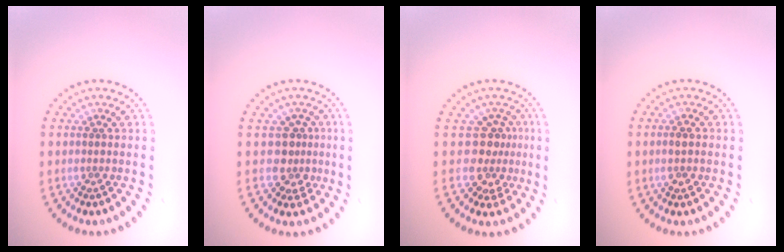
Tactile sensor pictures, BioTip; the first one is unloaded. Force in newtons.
{"total": 2.5, "press": 1.8, "slide": 1.7}
{"total": 3.0, "press": 2.1, "slide": 2.1}
{"total": 1.4, "press": 1.4, "slide": 0.5}